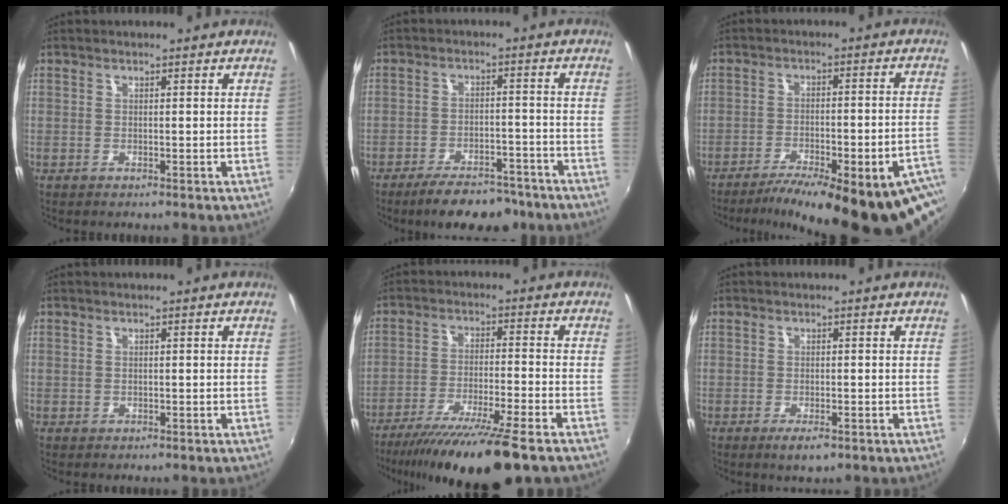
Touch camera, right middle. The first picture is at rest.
{"total": 11.1, "force": [-8.8, 4.0, 5.4], "torque": [-0.111, -0.002, -0.127]}
{"total": 25.4, "force": [-19.6, 4.7, 15.3], "torque": [-0.226, -0.045, -0.263]}
{"total": 0.0}
{"total": 15.8, "force": [-12.3, 0.3, 10.0], "torque": [-0.192, -0.036, -0.205]}
{"total": 2.6, "force": [-1.6, 0.7, 2.0], "torque": [-0.042, -0.009, -0.026]}